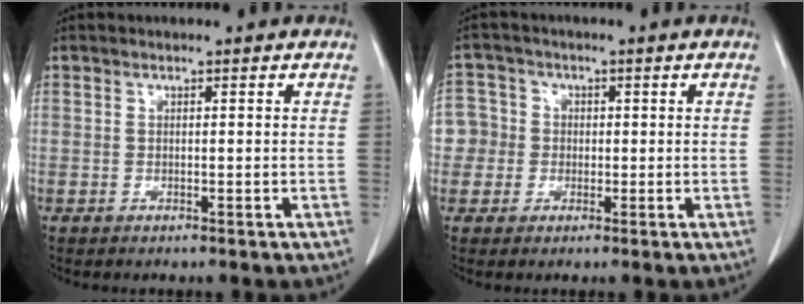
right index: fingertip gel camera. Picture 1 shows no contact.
{"total": 5.6, "force": [-0.3, 5.6, 0.2], "torque": [-0.004, 0.024, -0.008]}